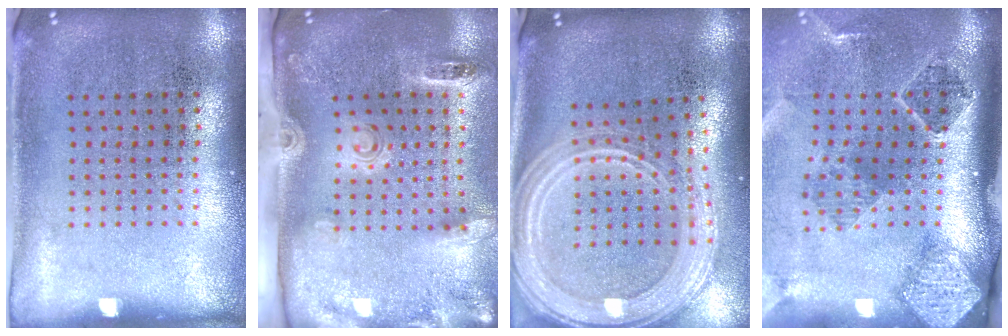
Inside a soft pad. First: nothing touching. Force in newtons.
{"total": 2.8, "press": 1.9, "slide": 2.1}
{"total": 3.1, "press": 2.5, "slide": 1.9}
{"total": 2.8, "press": 1.9, "slide": 2.1}